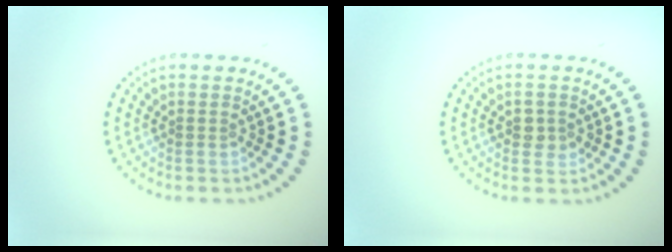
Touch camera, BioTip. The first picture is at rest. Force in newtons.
{"total": 1.5, "press": 1.5, "slide": 0.2}